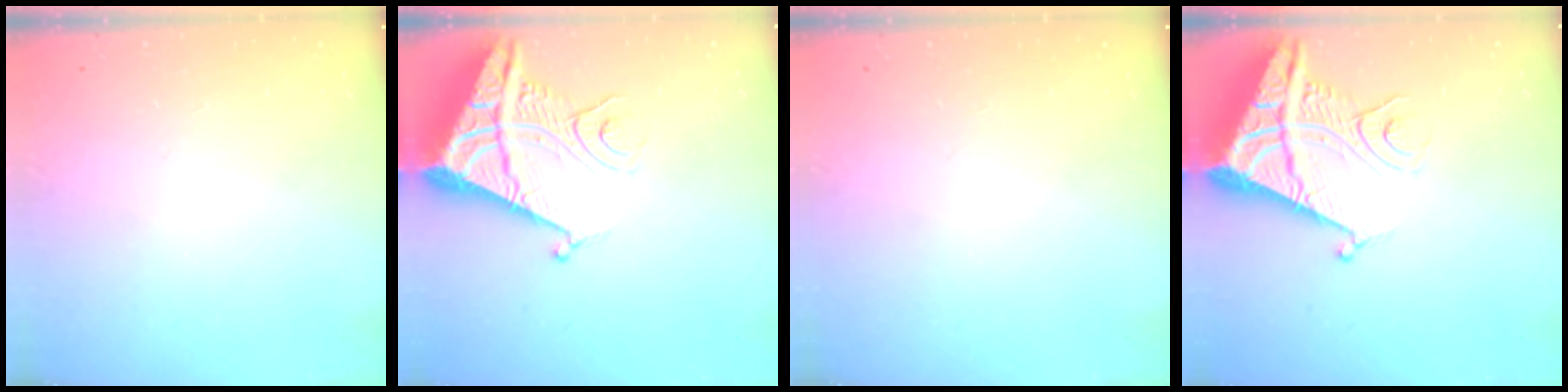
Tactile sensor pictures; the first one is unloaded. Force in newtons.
{"total": 11.4, "press": 11.3, "slide": 1.3}
{"total": 0.0}
{"total": 11.4, "press": 11.3, "slide": 1.3}